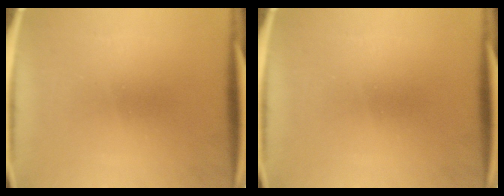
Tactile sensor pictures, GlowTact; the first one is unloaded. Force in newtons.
{"total": 0.0}